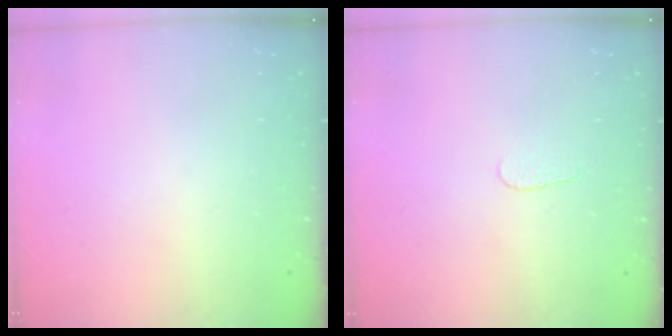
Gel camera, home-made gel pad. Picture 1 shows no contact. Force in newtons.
{"total": 2.8, "press": 2.8, "slide": 0.3}